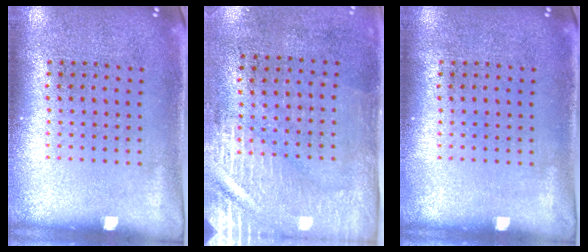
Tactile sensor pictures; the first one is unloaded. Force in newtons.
{"total": 2.9, "press": 2.5, "slide": 1.5}
{"total": 0.0}